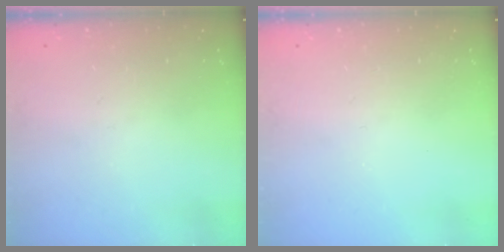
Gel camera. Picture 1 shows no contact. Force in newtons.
{"total": 0.0}